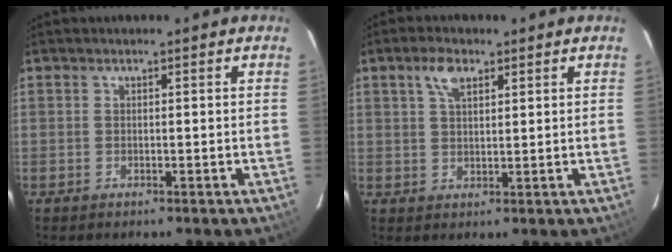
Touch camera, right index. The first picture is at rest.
{"total": 4.1, "force": [2.3, 2.0, 2.8], "torque": [-0.053, 0.009, 0.042]}